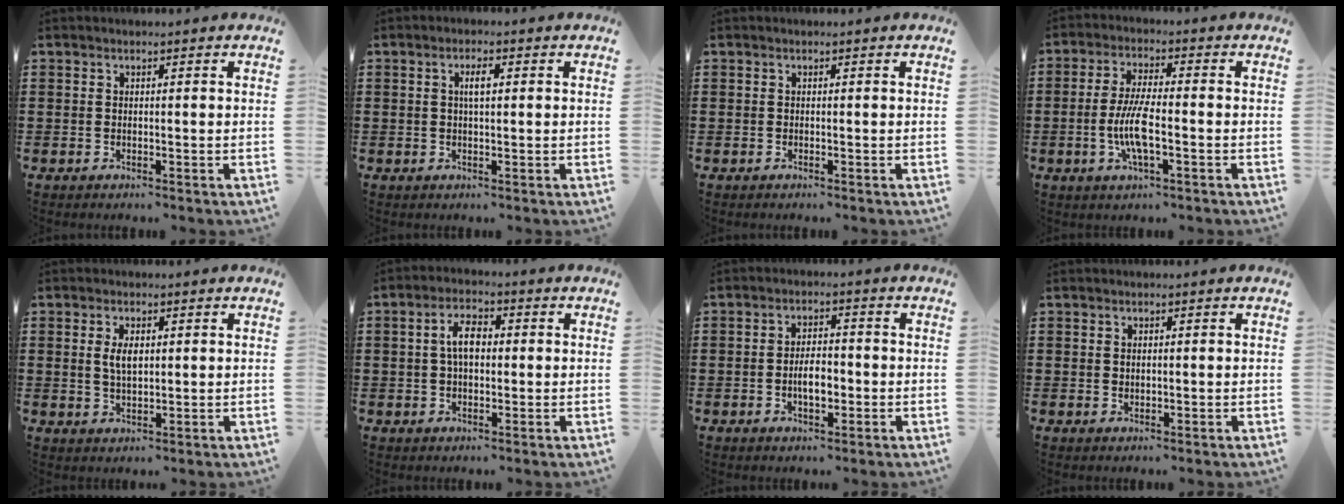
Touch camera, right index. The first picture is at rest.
{"total": 2.5, "force": [0.4, 0.7, 2.4], "torque": [-0.047, 0.004, 0.004]}
{"total": 0.0}
{"total": 7.1, "force": [-1.8, 1.9, 6.6], "torque": [-0.146, -0.008, -0.039]}
{"total": 3.7, "force": [0.8, 1.7, 3.2], "torque": [-0.066, 0.006, 0.013]}
{"total": 4.9, "force": [0.3, 2.4, 4.2], "torque": [-0.077, 0.008, 0.000]}
{"total": 4.0, "force": [-0.9, 1.8, 3.5], "torque": [-0.063, 0.001, -0.020]}
{"total": 0.7, "force": [0.2, 0.4, 0.4], "torque": [-0.011, 0.002, 0.004]}